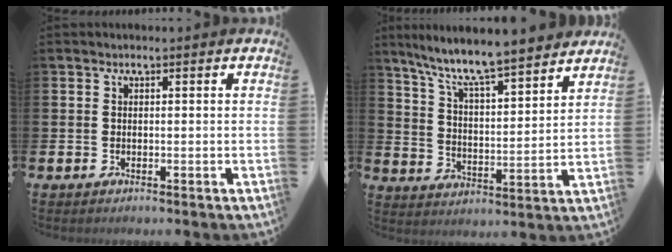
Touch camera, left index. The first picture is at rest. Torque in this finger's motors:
{"motor_torque": [0.41, -0.50, 0.93, 0.21]}